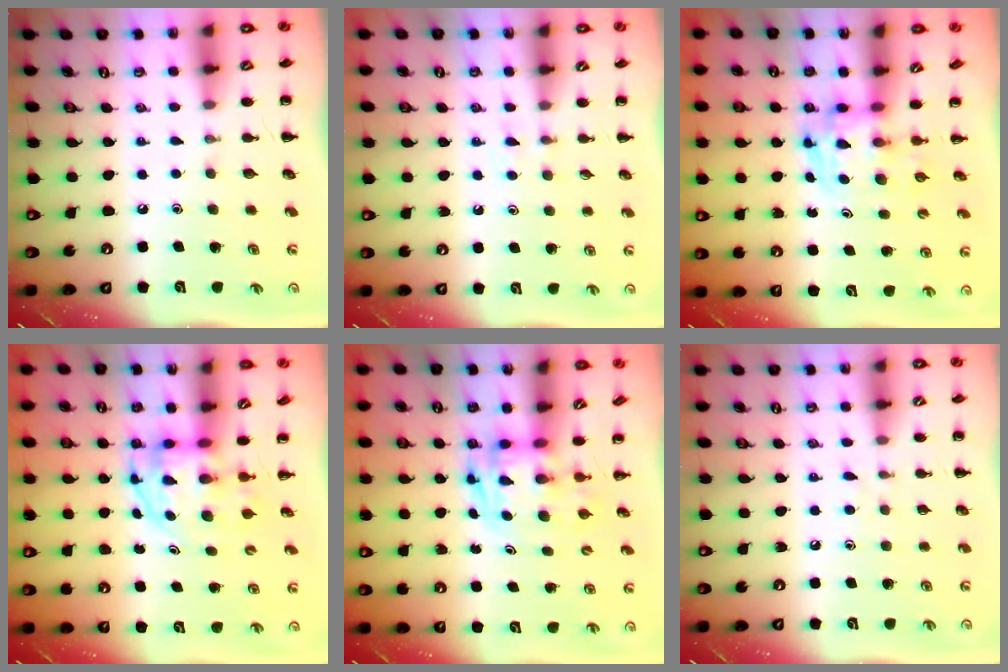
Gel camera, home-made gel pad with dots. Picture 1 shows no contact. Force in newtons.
{"total": 2.9, "press": 2.7, "slide": 1.2}
{"total": 3.7, "press": 3.7, "slide": 0.6}
{"total": 3.8, "press": 3.7, "slide": 0.7}
{"total": 2.7, "press": 2.7, "slide": 0.5}
{"total": 3.5, "press": 3.3, "slide": 1.3}